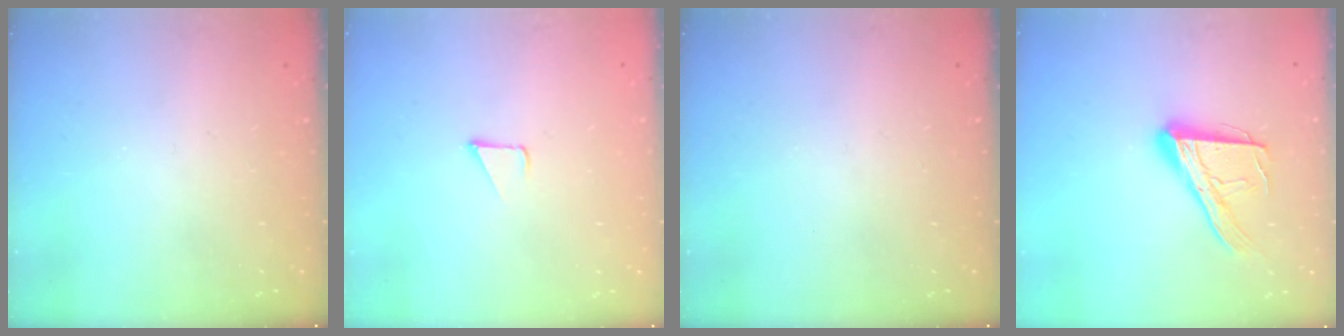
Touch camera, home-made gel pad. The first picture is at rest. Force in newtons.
{"total": 1.7, "press": 1.7, "slide": 0.1}
{"total": 0.0}
{"total": 16.3, "press": 16.2, "slide": 1.4}